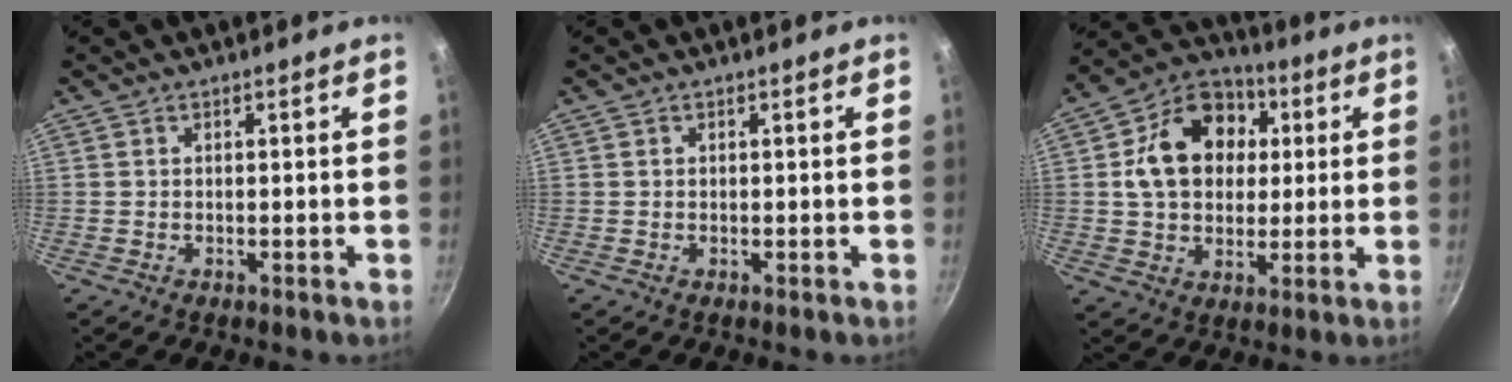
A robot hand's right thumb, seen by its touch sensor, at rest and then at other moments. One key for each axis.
{"total": 0.0}
{"total": 16.6, "fx": 3.2, "fy": 12.9, "fz": 10.0, "tx": -0.138, "ty": 0.020, "tz": 0.042}